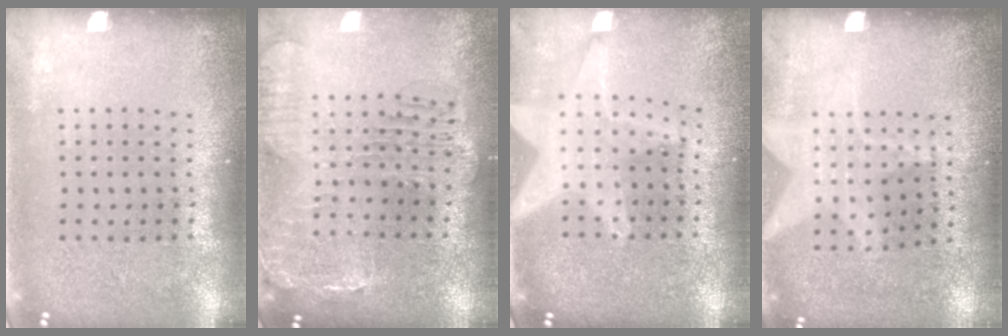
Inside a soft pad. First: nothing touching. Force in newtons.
{"total": 1.5, "press": 1.4, "slide": 0.4}
{"total": 2.1, "press": 1.7, "slide": 1.2}
{"total": 1.1, "press": 1.0, "slide": 0.5}